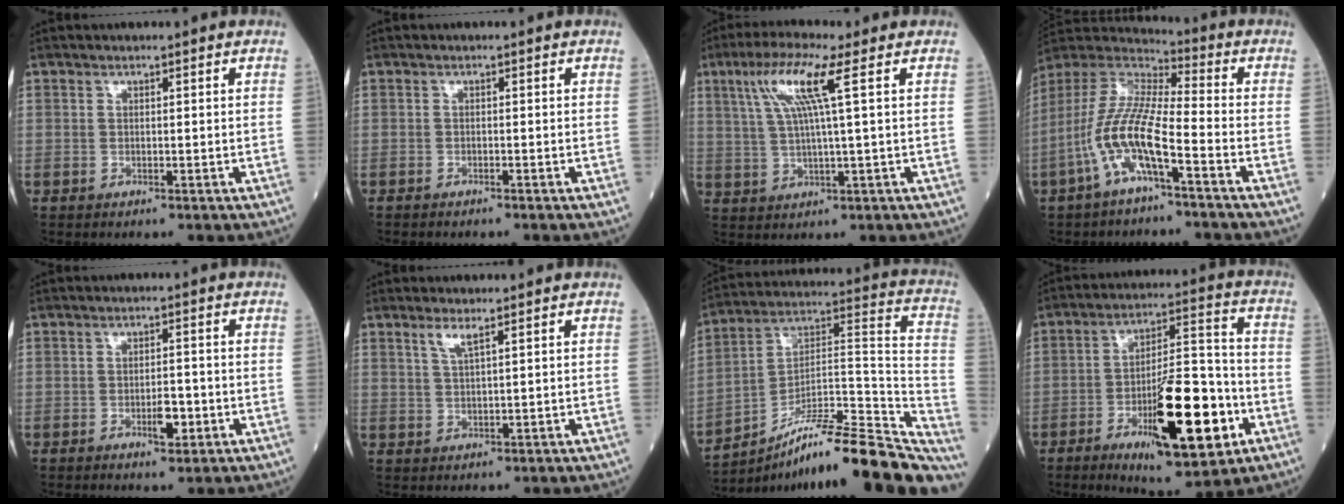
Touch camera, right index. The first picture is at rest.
{"total": 1.5, "force": [-1.3, 0.0, 0.7], "torque": [-0.012, 0.000, -0.015]}
{"total": 8.4, "force": [3.3, -0.6, 7.7], "torque": [-0.158, 0.015, 0.067]}
{"total": 12.3, "force": [-5.2, 1.7, 11.0], "torque": [-0.243, 0.002, -0.105]}
{"total": 3.2, "force": [-1.2, 1.0, 2.8], "torque": [-0.046, 0.002, -0.013]}
{"total": 2.3, "force": [1.6, -0.1, 1.7], "torque": [-0.041, -0.001, 0.035]}
{"total": 26.9, "force": [-21.6, 3.6, 15.6], "torque": [-0.163, 0.028, -0.326]}
{"total": 17.7, "force": [-6.7, 4.1, 15.9], "torque": [-0.263, -0.004, -0.096]}